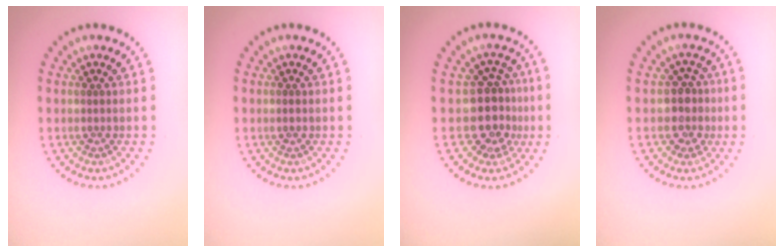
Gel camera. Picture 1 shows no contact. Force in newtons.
{"total": 0.7, "press": 0.7, "slide": 0.0}
{"total": 3.8, "press": 3.1, "slide": 2.2}
{"total": 2.5, "press": 2.2, "slide": 1.2}